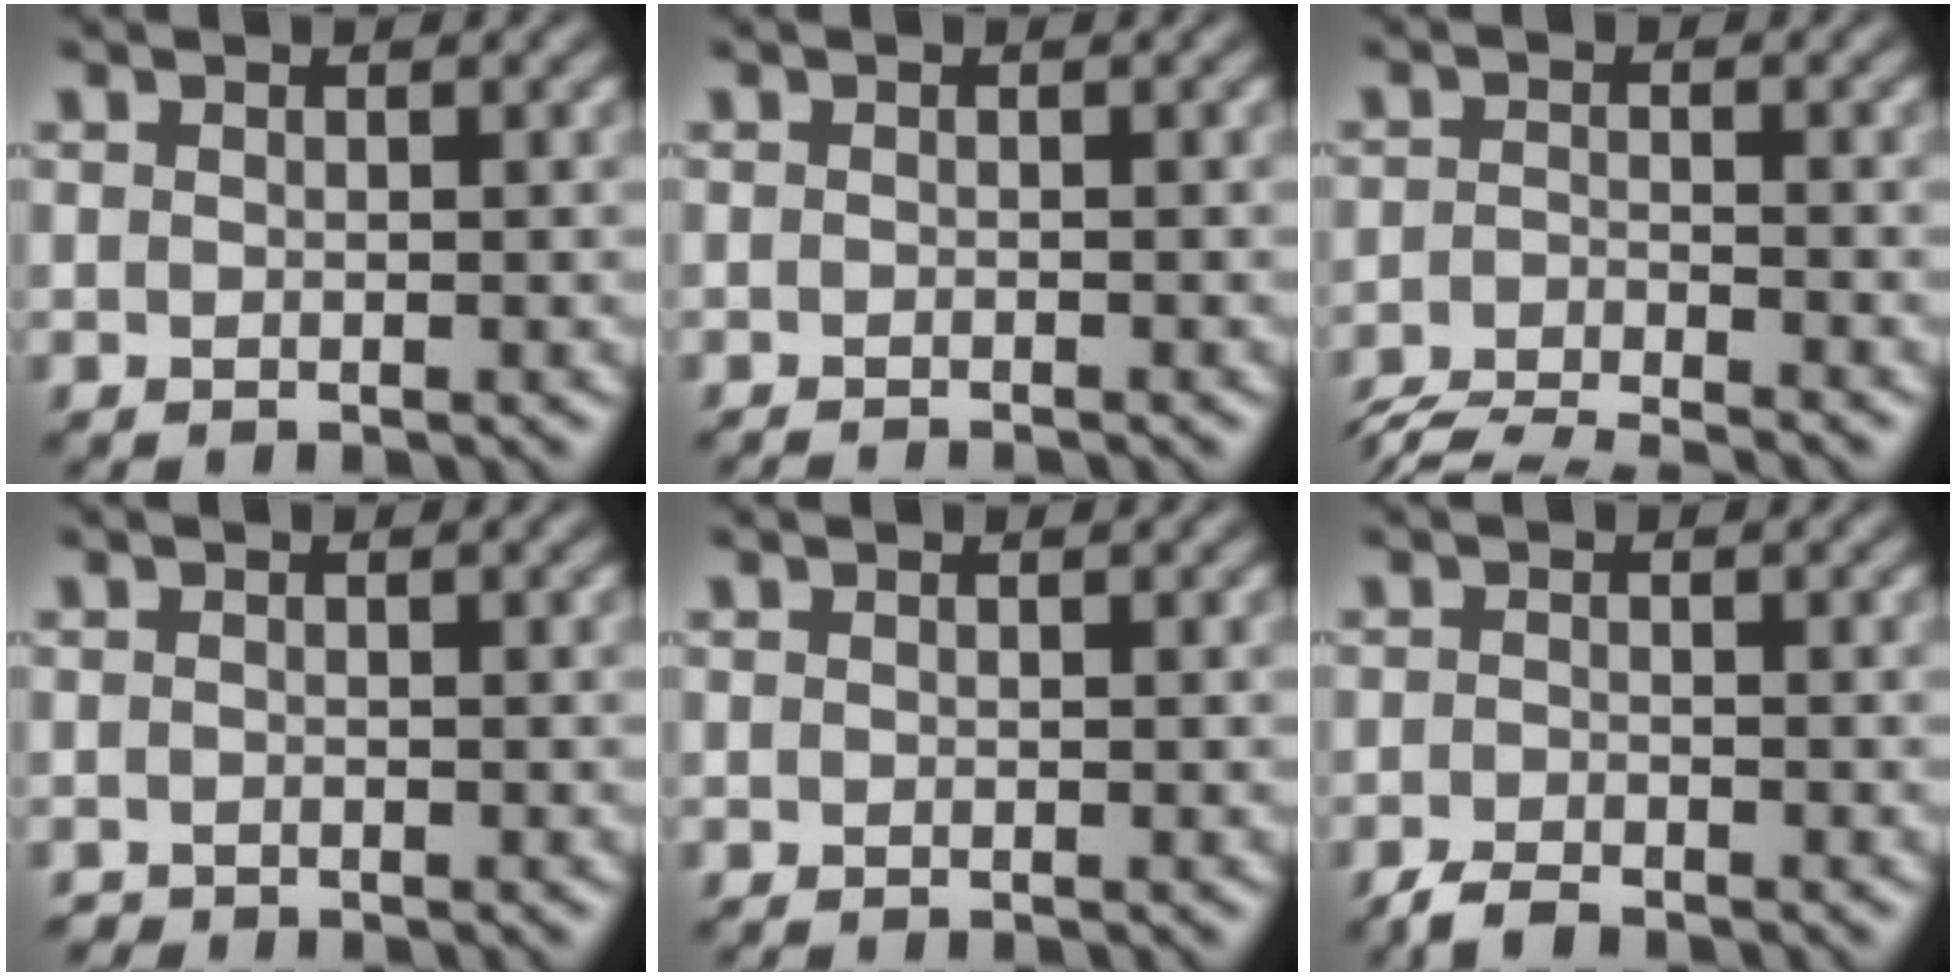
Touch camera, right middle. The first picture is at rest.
{"total": 1.3, "force": [-1.1, 0.2, 0.5], "torque": [0.005, -0.004, -0.018]}
{"total": 5.6, "force": [-5.2, 0.7, 1.8], "torque": [-0.037, -0.019, -0.091]}
{"total": 0.6, "force": [-0.6, 0.0, -0.1], "torque": [0.003, -0.003, -0.012]}
{"total": 0.0}
{"total": 2.0, "force": [-1.7, 0.4, 0.9], "torque": [-0.021, -0.003, -0.038]}